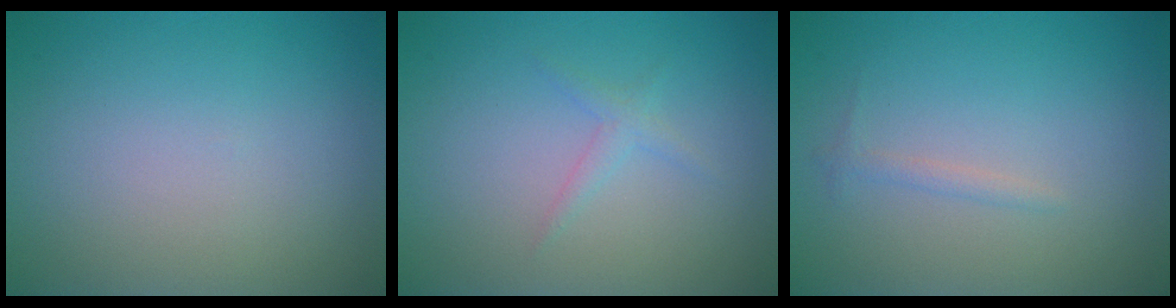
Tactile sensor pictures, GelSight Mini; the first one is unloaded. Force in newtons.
{"total": 1.1, "press": 1.1, "slide": 0.0}
{"total": 0.8, "press": 0.8, "slide": 0.0}